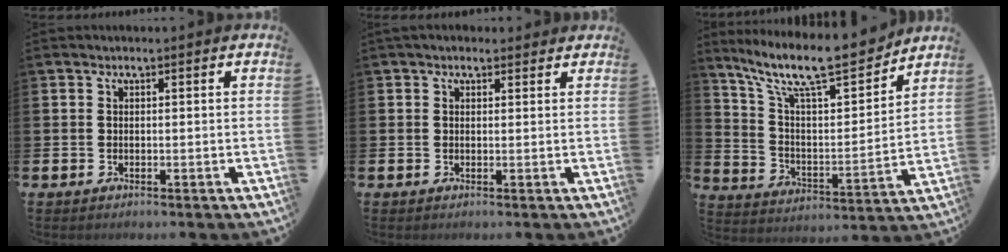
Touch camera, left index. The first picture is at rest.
{"total": 1.4, "force": [1.2, 0.8, 0.3], "torque": [-0.001, 0.005, 0.019]}
{"total": 12.3, "force": [10.6, 2.5, 5.8], "torque": [-0.142, -0.074, 0.178]}